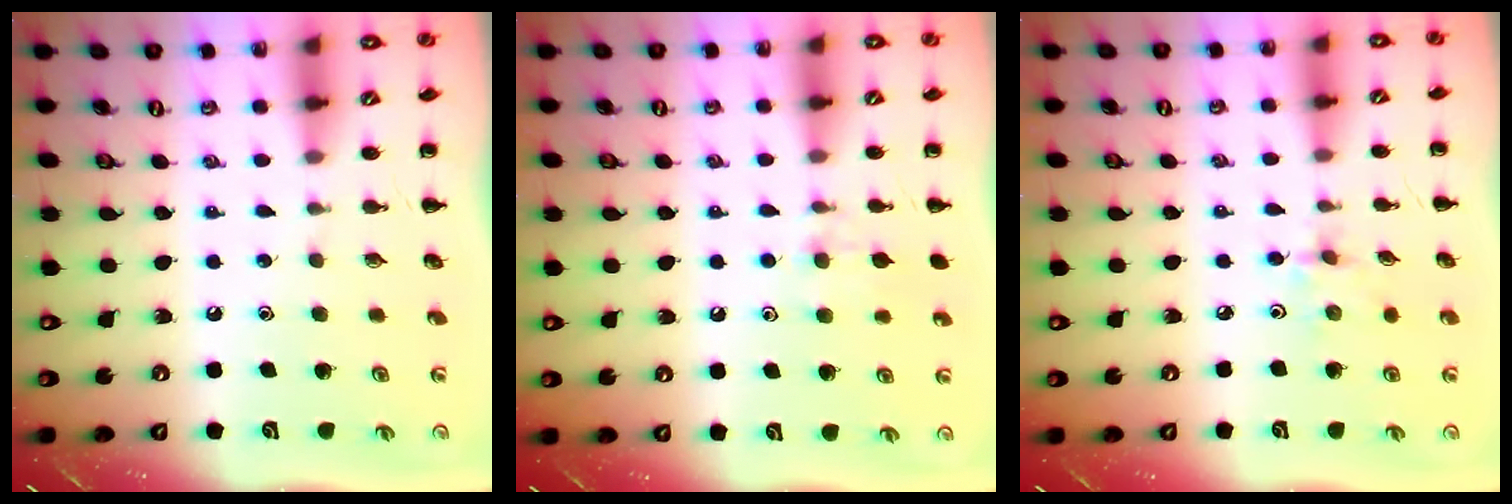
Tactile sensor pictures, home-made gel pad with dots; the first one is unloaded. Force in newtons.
{"total": 8.1, "press": 7.9, "slide": 1.8}
{"total": 2.9, "press": 2.7, "slide": 0.9}